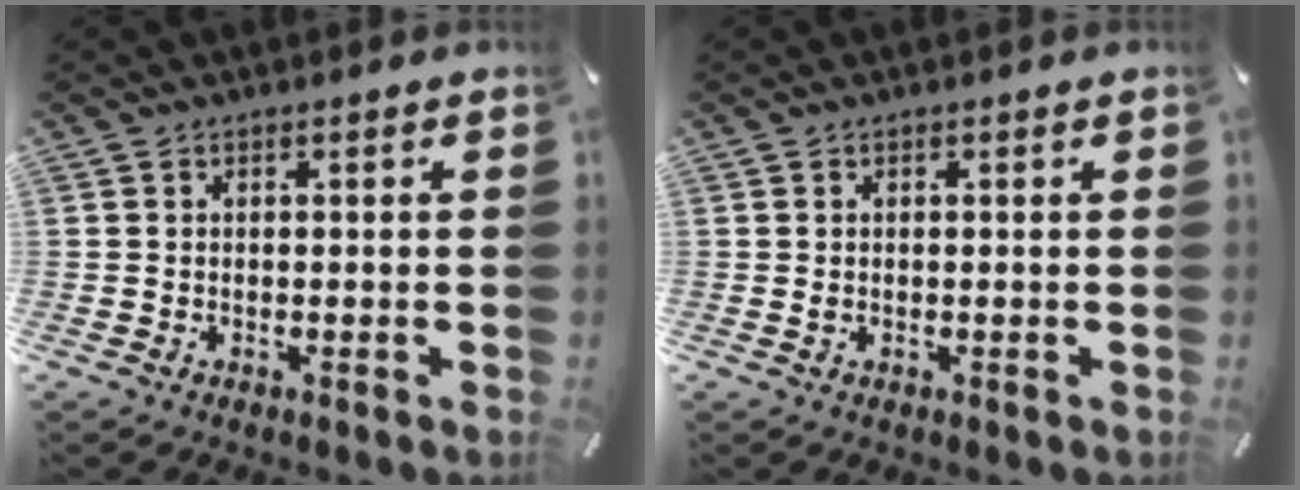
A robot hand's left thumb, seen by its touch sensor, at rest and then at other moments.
{"total": 0.6, "force": [0.1, 0.2, 0.5], "torque": [-0.010, -0.001, 0.002]}